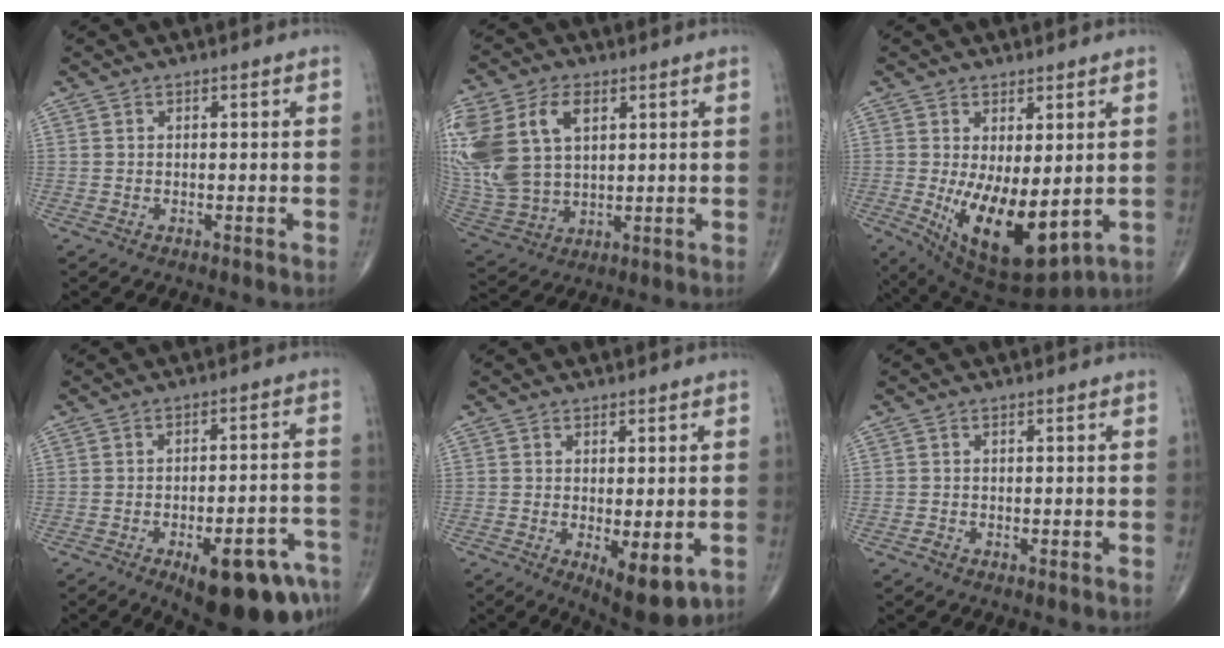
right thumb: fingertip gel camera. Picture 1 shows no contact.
{"total": 22.8, "force": [7.1, 14.9, 15.8], "torque": [-0.383, 0.018, 0.149]}
{"total": 13.5, "force": [-1.5, 5.9, 12.0], "torque": [-0.198, -0.029, 0.001]}
{"total": 16.6, "force": [-9.4, 5.7, 12.5], "torque": [-0.103, 0.052, -0.118]}
{"total": 8.2, "force": [-2.2, 3.0, 7.3], "torque": [-0.098, -0.022, -0.023]}
{"total": 0.7, "force": [-0.4, 0.4, 0.5], "torque": [-0.012, -0.001, -0.007]}